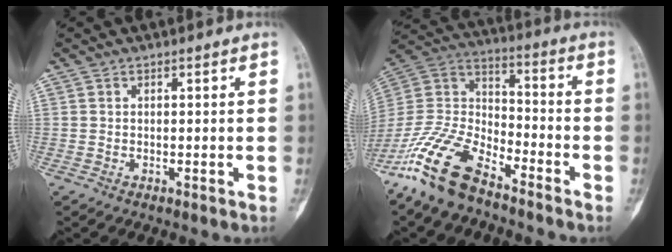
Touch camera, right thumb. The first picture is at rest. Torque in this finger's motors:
{"motor_torque": [0.36, 0.20, 1.48, -1.29, 0.13]}